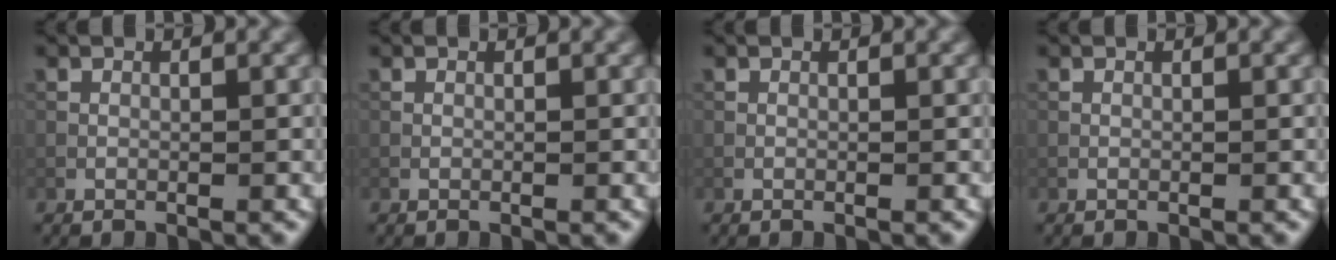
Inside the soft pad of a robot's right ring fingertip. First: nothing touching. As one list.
[{"total": 0.0}, {"total": 0.0}, {"total": 0.0}]